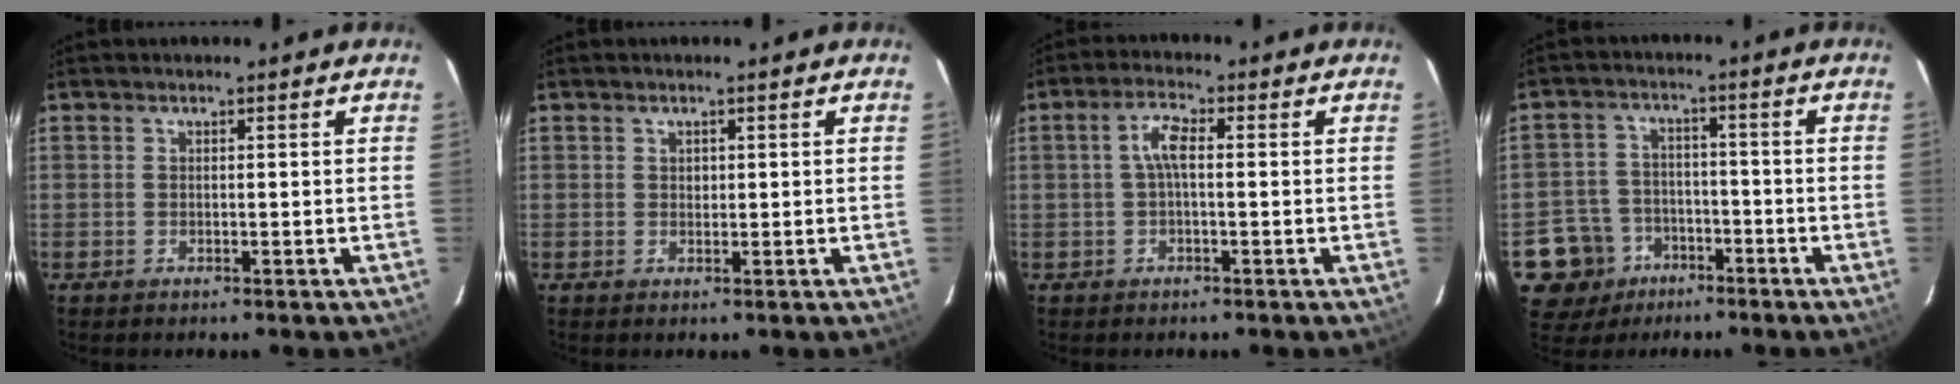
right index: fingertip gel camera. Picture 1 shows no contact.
{"total": 1.0, "force": [0.4, 0.9, 0.3], "torque": [-0.003, 0.004, 0.007]}
{"total": 3.9, "force": [0.2, 1.3, 3.7], "torque": [-0.074, 0.010, 0.003]}
{"total": 10.0, "force": [-5.0, 8.5, 1.3], "torque": [-0.057, 0.033, -0.069]}